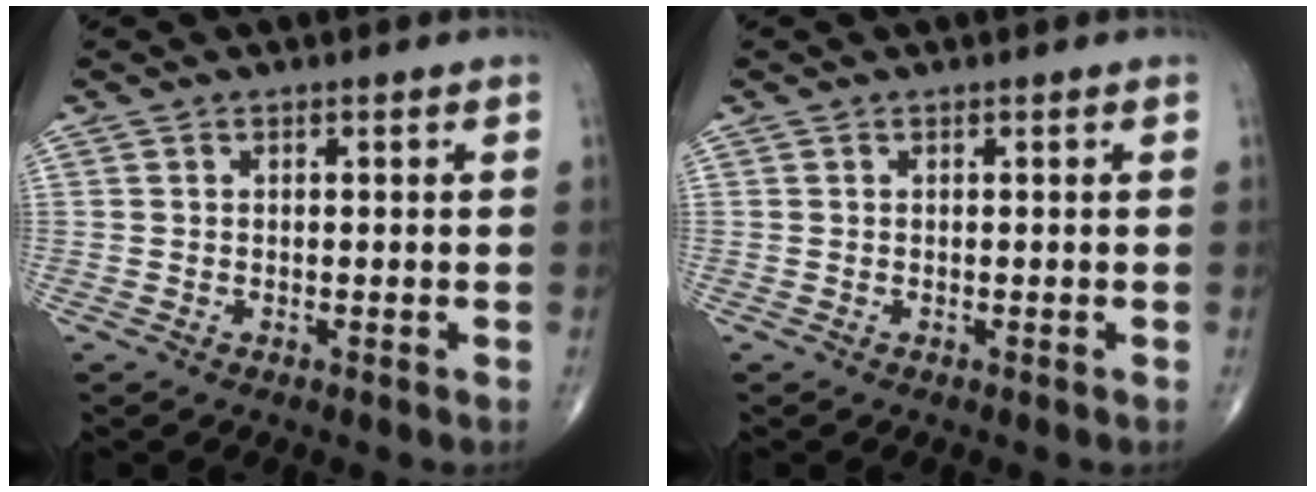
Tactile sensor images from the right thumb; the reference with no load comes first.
{"total": 0.0}